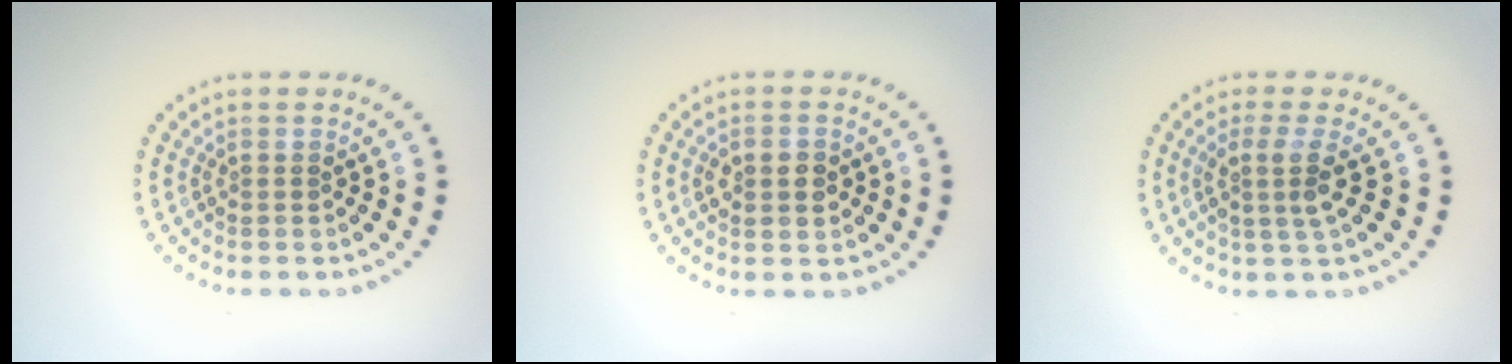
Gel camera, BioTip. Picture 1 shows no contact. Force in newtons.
{"total": 2.9, "press": 2.9, "slide": 0.2}
{"total": 2.5, "press": 1.9, "slide": 1.6}